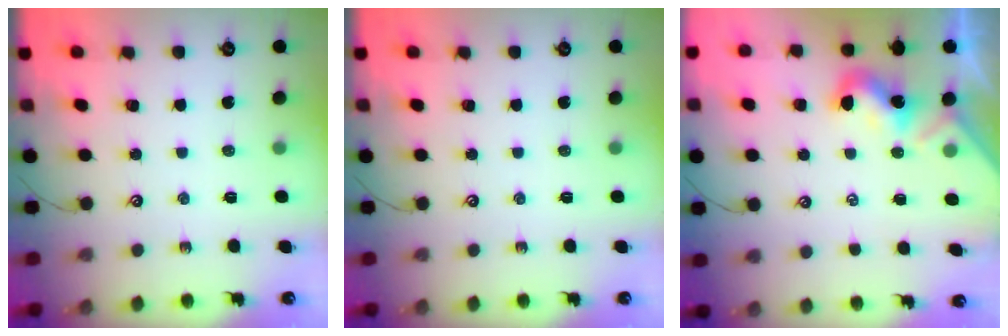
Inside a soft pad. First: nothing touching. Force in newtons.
{"total": 0.0}
{"total": 2.0, "press": 2.0, "slide": 0.5}